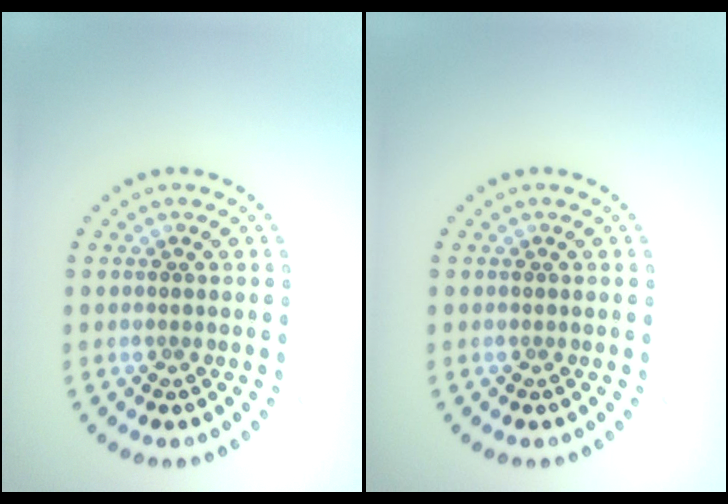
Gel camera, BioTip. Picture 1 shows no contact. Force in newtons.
{"total": 0.0}